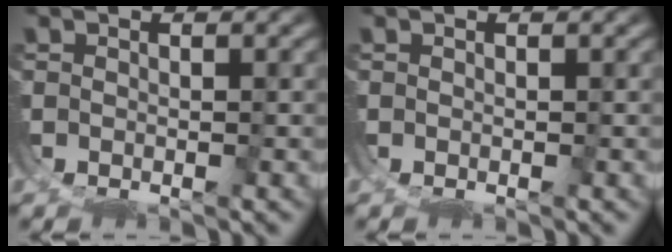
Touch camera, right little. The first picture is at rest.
{"total": 0.0}